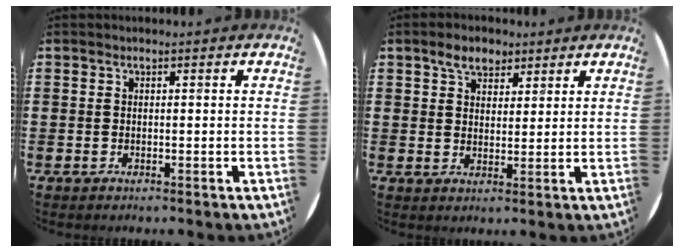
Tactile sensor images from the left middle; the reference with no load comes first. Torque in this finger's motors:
{"motor_torque": [0.21, -0.16, 0.09, 0.02]}